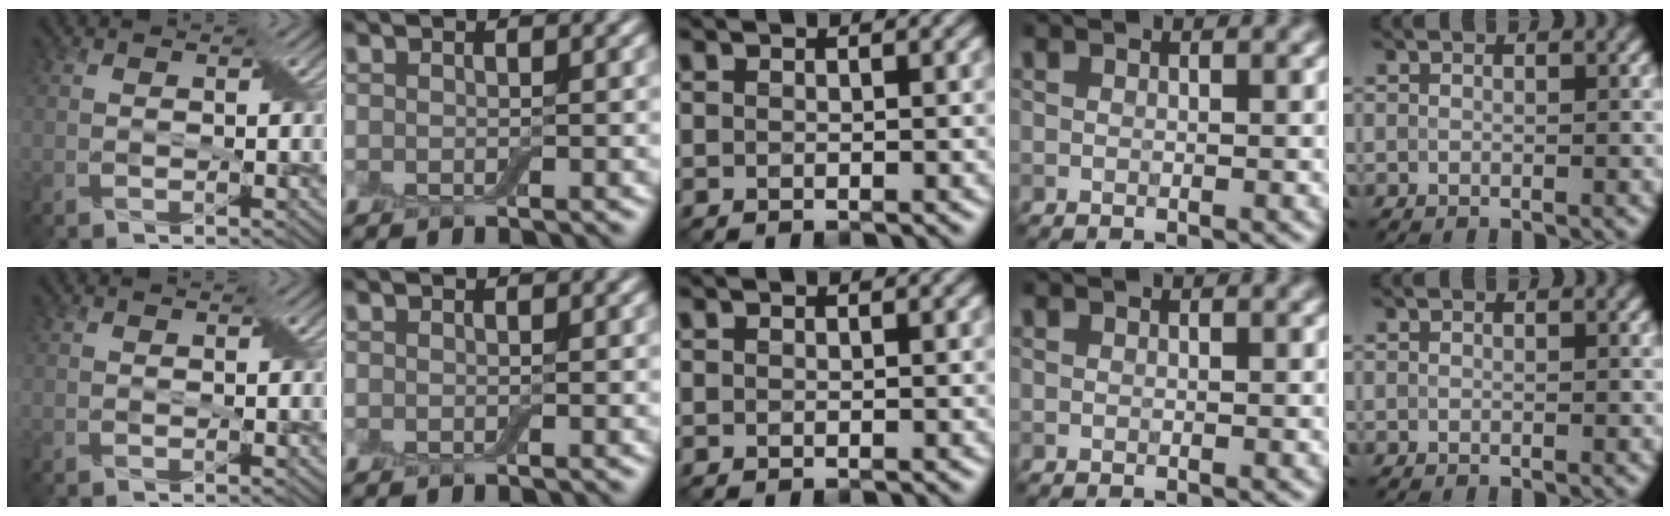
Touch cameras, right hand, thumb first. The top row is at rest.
{}